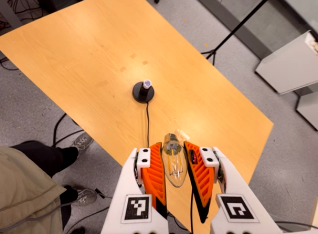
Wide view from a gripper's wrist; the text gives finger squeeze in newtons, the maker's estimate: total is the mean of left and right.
{"total": 17.1, "left": 18.3, "right": 16.0}